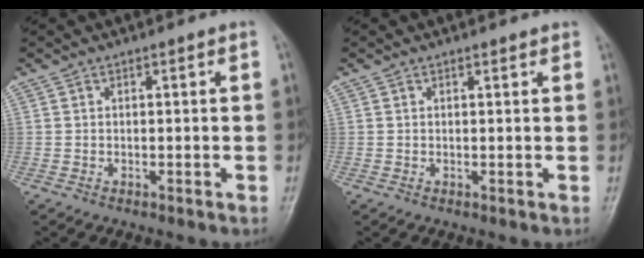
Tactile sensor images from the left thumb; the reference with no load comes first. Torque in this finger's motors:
{"motor_torque": [-0.12, -0.01, -0.27, -0.12, 0.01]}